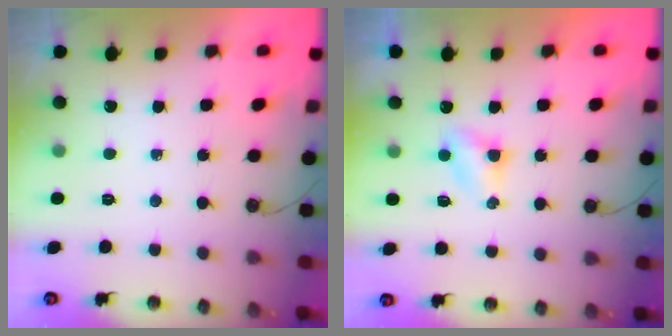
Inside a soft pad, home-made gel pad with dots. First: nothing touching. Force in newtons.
{"total": 3.7, "press": 3.7, "slide": 0.6}